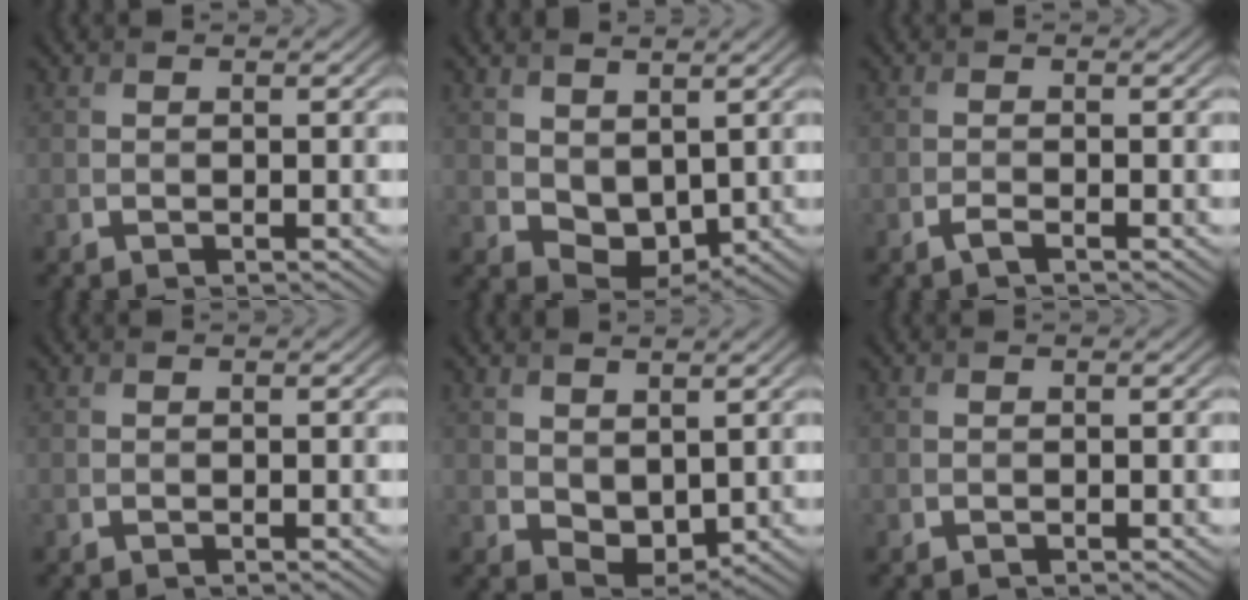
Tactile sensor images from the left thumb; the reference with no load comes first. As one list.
[{"total": 5.4, "force": [2.2, 3.6, 3.3], "torque": [-0.075, -0.010, 0.047]}, {"total": 1.1, "force": [-0.7, 0.2, 0.8], "torque": [-0.018, 0.000, -0.014]}, {"total": 0.0}, {"total": 4.1, "force": [1.7, 2.7, 2.5], "torque": [-0.057, -0.011, 0.039]}, {"total": 0.0}]